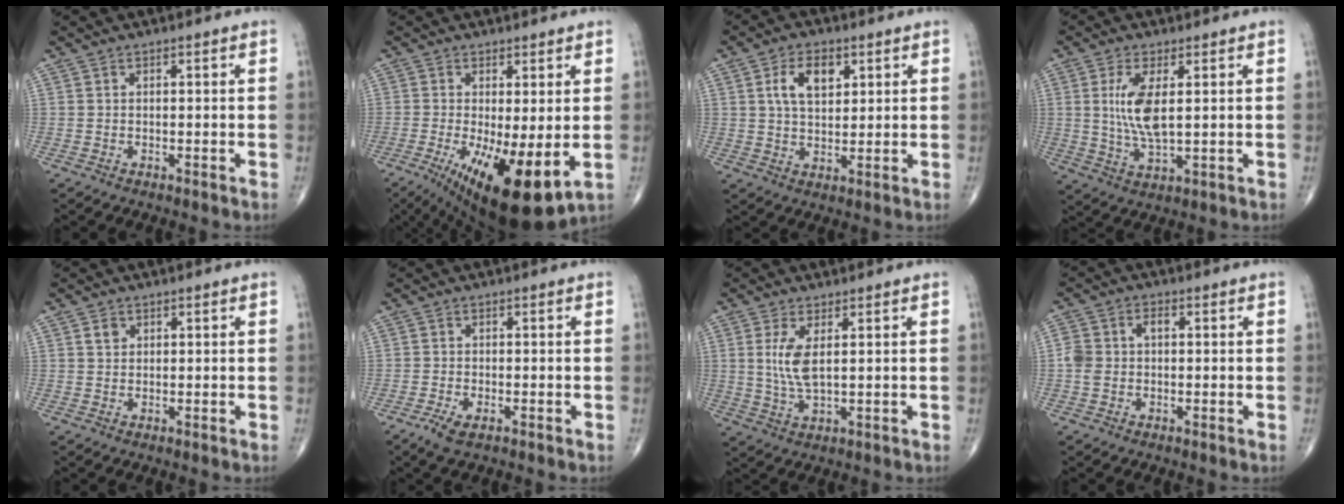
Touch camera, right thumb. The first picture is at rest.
{"total": 14.4, "force": [-3.3, 4.6, 13.2], "torque": [-0.218, -0.027, -0.035]}
{"total": 7.5, "force": [2.7, 4.4, 5.4], "torque": [-0.082, -0.007, 0.049]}
{"total": 8.2, "force": [1.5, 2.9, 7.5], "torque": [-0.158, -0.016, 0.034]}
{"total": 1.7, "force": [0.7, 1.4, 0.7], "torque": [-0.004, -0.003, 0.010]}
{"total": 3.0, "force": [-1.6, 1.2, 2.2], "torque": [-0.052, -0.001, -0.031]}
{"total": 5.8, "force": [1.3, 2.1, 5.2], "torque": [-0.116, -0.013, 0.031]}
{"total": 5.0, "force": [0.1, 3.5, 3.5], "torque": [-0.081, 0.023, 0.000]}